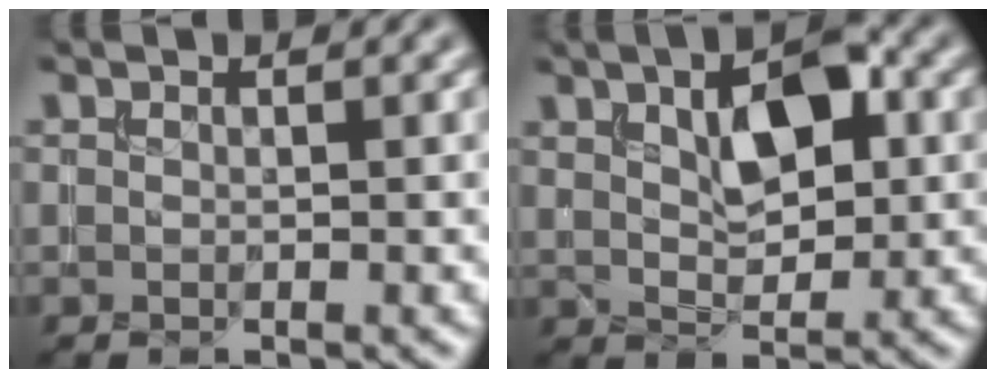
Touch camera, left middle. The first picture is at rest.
{"total": 6.0, "force": [1.8, 3.1, 4.8], "torque": [-0.082, 0.007, 0.031]}